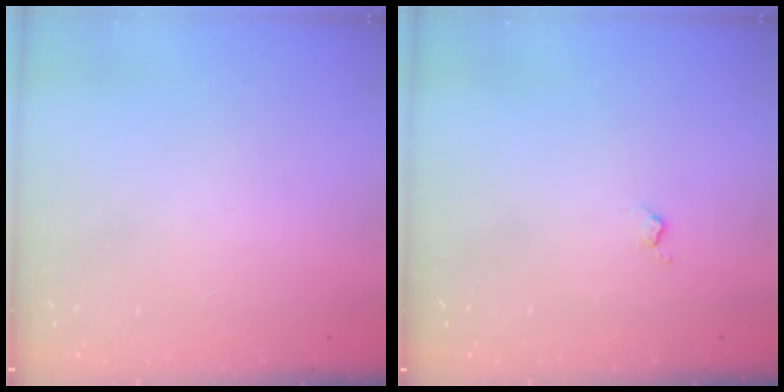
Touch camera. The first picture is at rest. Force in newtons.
{"total": 2.7, "press": 2.6, "slide": 0.5}